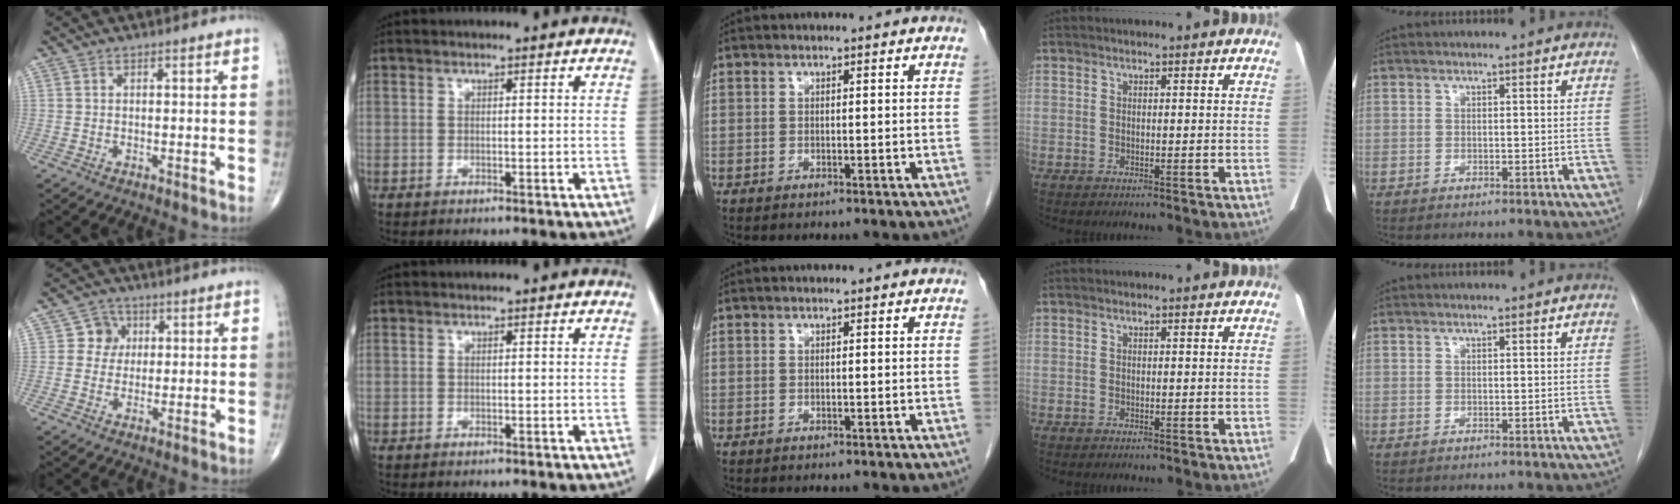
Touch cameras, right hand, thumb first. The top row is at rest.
{"thumb": {"total": 4.4, "force": [0.9, 4.2, 1.0], "torque": [0.014, 0.006, 0.005]}}